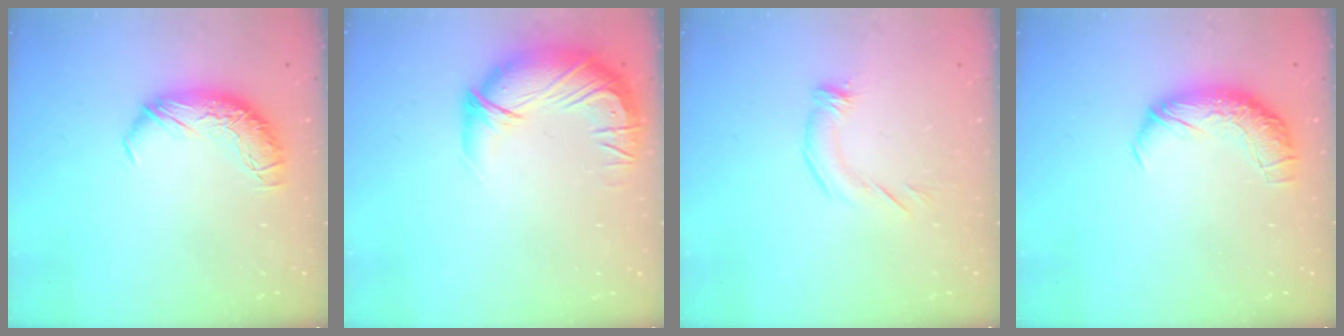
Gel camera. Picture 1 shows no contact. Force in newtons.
{"total": 3.0, "press": 0.1, "slide": 3.0}
{"total": 2.8, "press": 2.7, "slide": 0.8}
{"total": 2.4, "press": 1.1, "slide": 2.1}